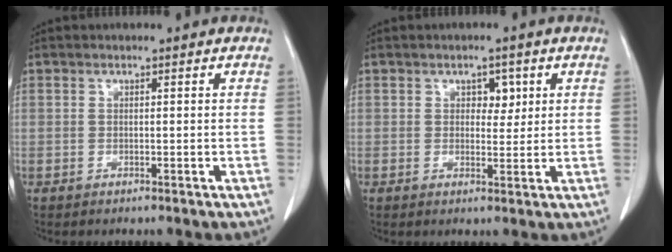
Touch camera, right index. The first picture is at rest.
{"total": 2.9, "force": [1.1, 1.8, 1.9], "torque": [-0.022, 0.004, 0.016]}